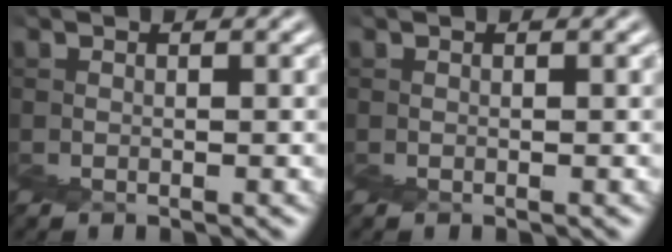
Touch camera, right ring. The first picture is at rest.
{"total": 0.0}